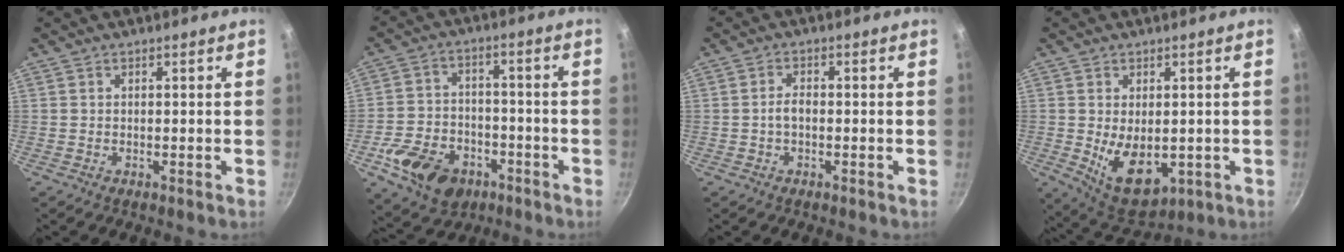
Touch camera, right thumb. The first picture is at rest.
{"total": 14.0, "force": [-6.4, 9.9, 7.6], "torque": [-0.123, 0.042, -0.100]}
{"total": 2.4, "force": [-0.5, 1.3, 2.0], "torque": [-0.032, 0.014, -0.009]}
{"total": 10.2, "force": [-1.0, 6.3, 8.0], "torque": [-0.109, -0.018, 0.009]}